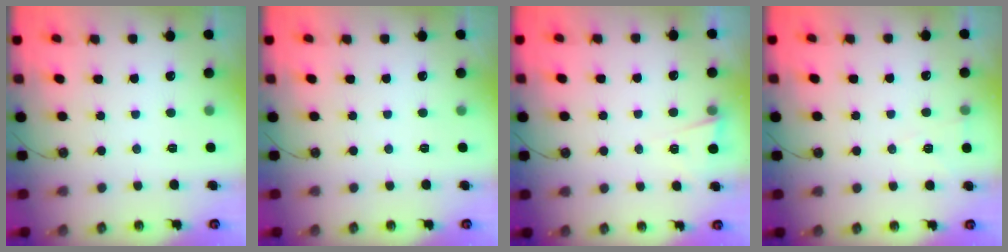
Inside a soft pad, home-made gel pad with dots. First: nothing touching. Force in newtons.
{"total": 0.0}
{"total": 2.8, "press": 2.3, "slide": 1.6}
{"total": 5.5, "press": 3.3, "slide": 4.4}